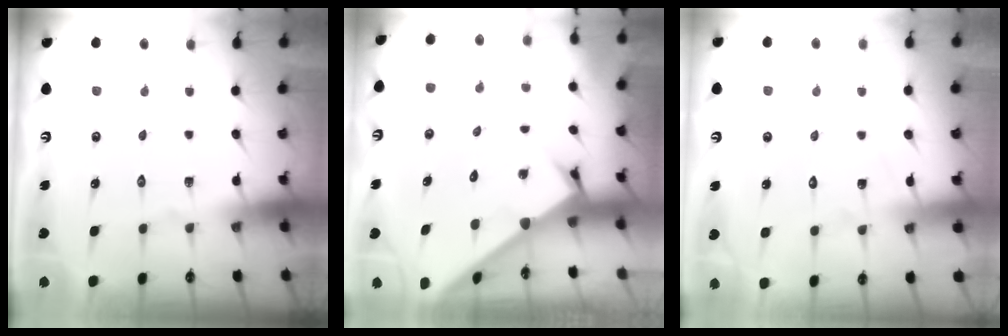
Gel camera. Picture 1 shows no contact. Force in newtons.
{"total": 2.4, "press": 2.4, "slide": 0.2}
{"total": 6.2, "press": 6.2, "slide": 0.6}